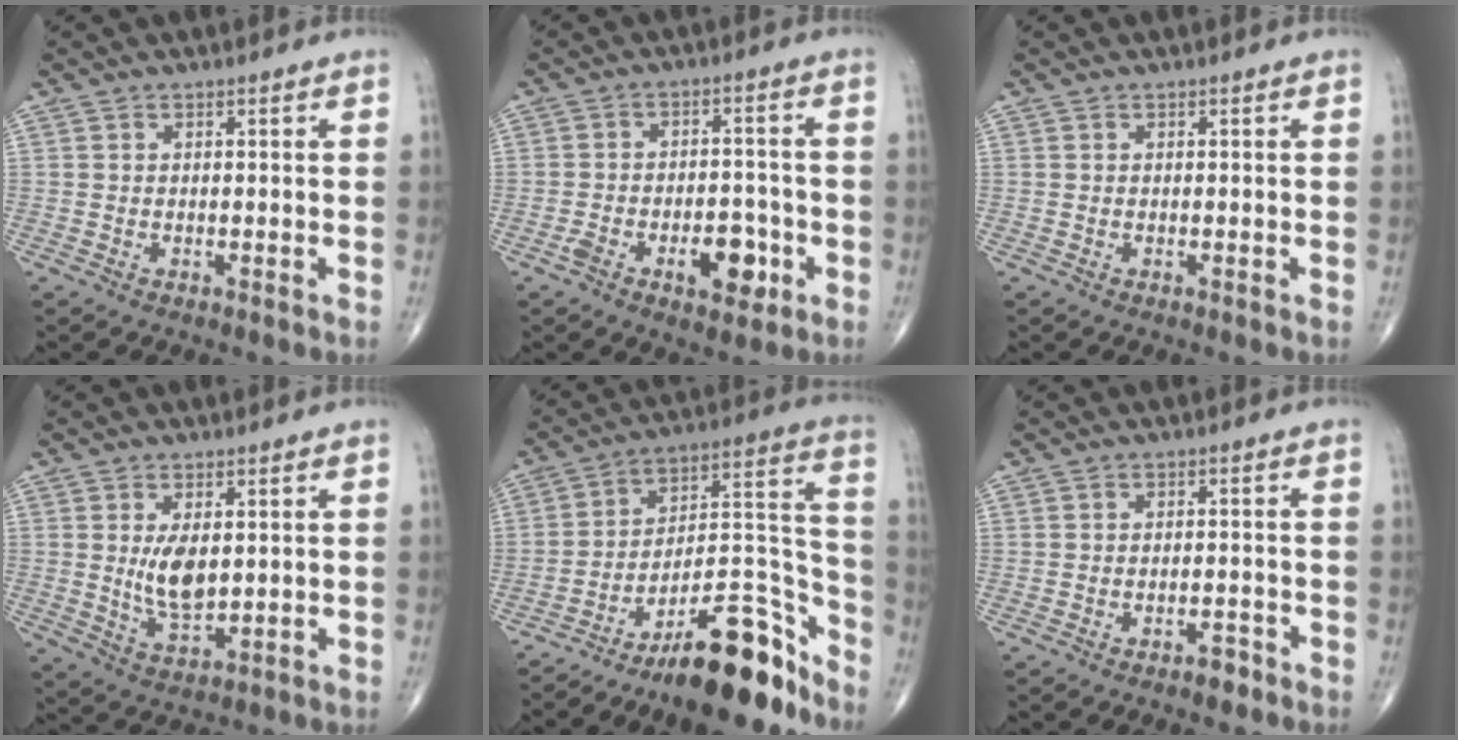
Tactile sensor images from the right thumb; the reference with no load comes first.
{"total": 9.0, "force": [-3.7, 4.7, 6.7], "torque": [-0.090, 0.033, -0.050]}
{"total": 0.0}
{"total": 7.0, "force": [1.0, 3.5, 6.0], "torque": [-0.098, -0.018, 0.026]}
{"total": 19.5, "force": [-14.2, 6.1, 11.9], "torque": [-0.132, 0.131, -0.229]}
{"total": 2.2, "force": [-1.7, 0.8, 1.2], "torque": [-0.015, 0.012, -0.027]}